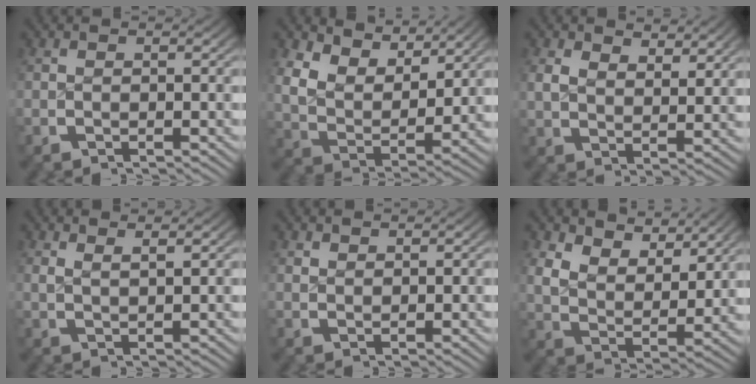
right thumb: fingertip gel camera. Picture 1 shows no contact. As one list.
[{"total": 8.4, "force": [3.4, 5.4, 5.5], "torque": [-0.126, -0.022, 0.065]}, {"total": 3.2, "force": [2.3, 1.4, 1.7], "torque": [-0.025, -0.011, 0.050]}, {"total": 1.9, "force": [1.6, 0.1, 0.9], "torque": [-0.016, -0.001, 0.038]}, {"total": 1.2, "force": [1.2, 0.2, 0.1], "torque": [0.004, 0.001, 0.028]}, {"total": 6.2, "force": [3.1, 3.7, 3.8], "torque": [-0.085, -0.022, 0.064]}]